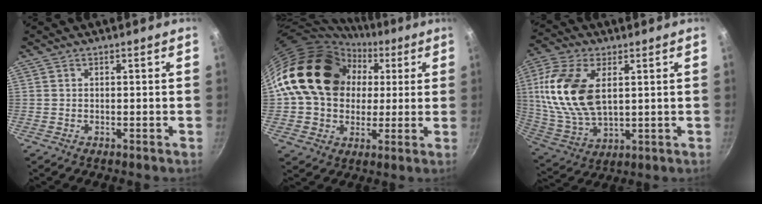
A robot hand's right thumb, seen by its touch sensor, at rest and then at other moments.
{"total": 20.6, "force": [4.0, 16.5, 11.7], "torque": [-0.170, 0.034, 0.069]}
{"total": 17.5, "force": [3.9, 10.0, 13.9], "torque": [-0.271, -0.013, 0.083]}